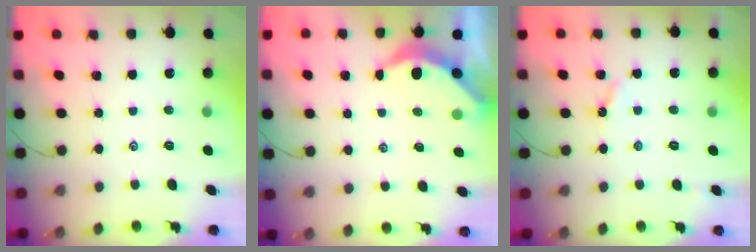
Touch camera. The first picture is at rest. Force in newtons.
{"total": 3.9, "press": 3.8, "slide": 0.5}
{"total": 3.0, "press": 3.0, "slide": 0.3}